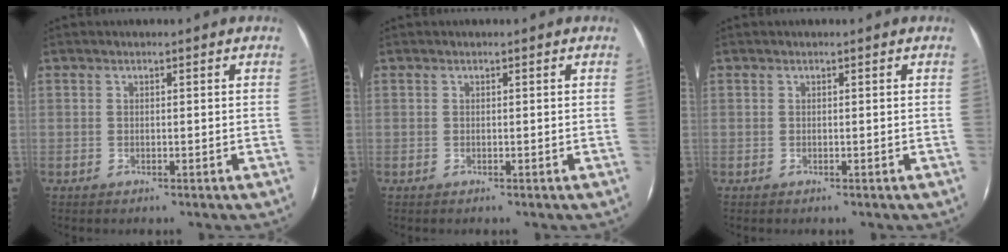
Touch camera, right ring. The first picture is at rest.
{"total": 0.0}
{"total": 0.0}